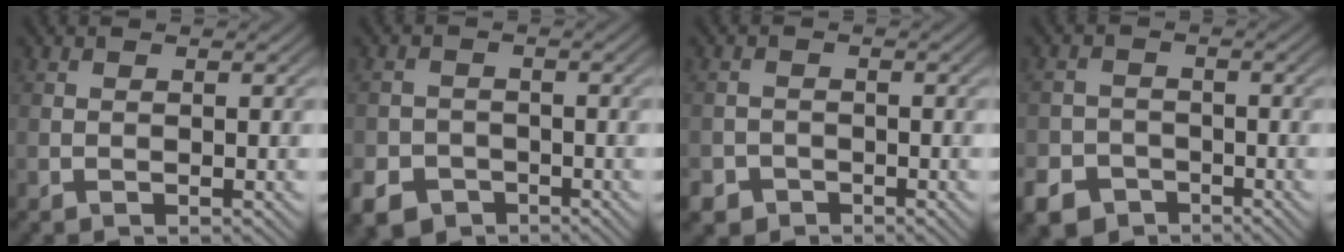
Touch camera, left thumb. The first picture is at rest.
{"total": 5.7, "force": [-3.4, 4.2, 1.7], "torque": [-0.035, -0.007, -0.068]}
{"total": 2.6, "force": [-1.8, 1.8, 0.4], "torque": [-0.005, 0.000, -0.036]}
{"total": 6.4, "force": [-4.2, 4.5, 1.6], "torque": [-0.026, -0.012, -0.083]}